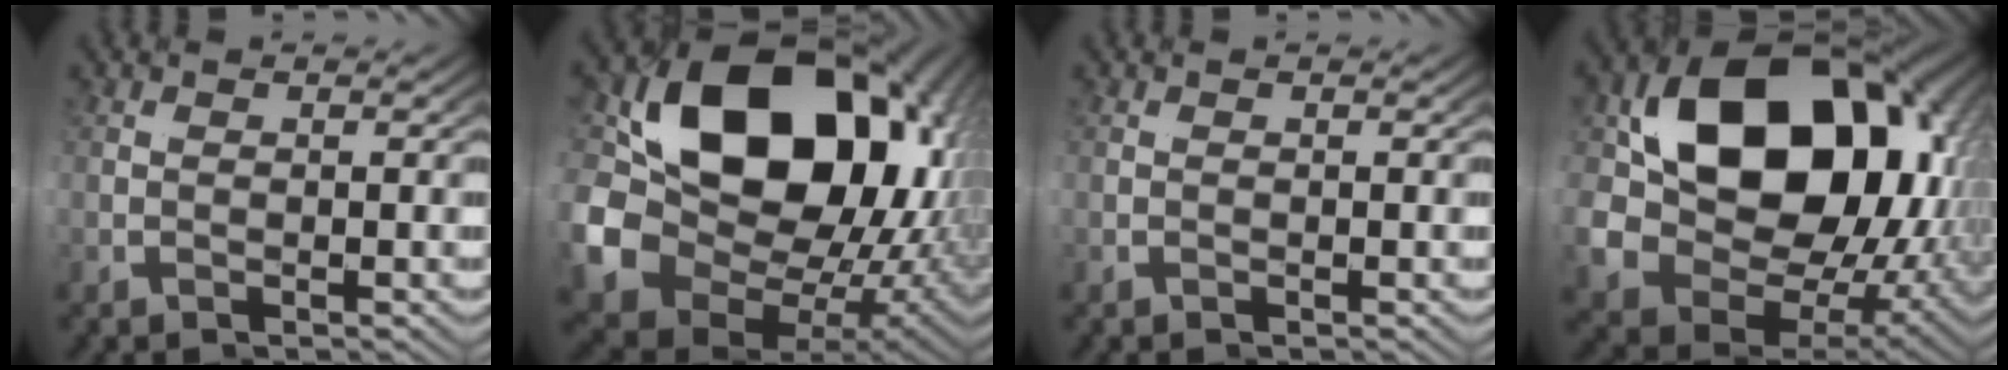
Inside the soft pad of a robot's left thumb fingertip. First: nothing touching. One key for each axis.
{"total": 24.2, "fx": 0.4, "fy": 15.0, "fz": 19.0, "tx": -0.342, "ty": -0.023, "tz": 0.009}
{"total": 0.0}
{"total": 24.7, "fx": 2.8, "fy": 15.6, "fz": 19.0, "tx": -0.323, "ty": 0.002, "tz": 0.033}